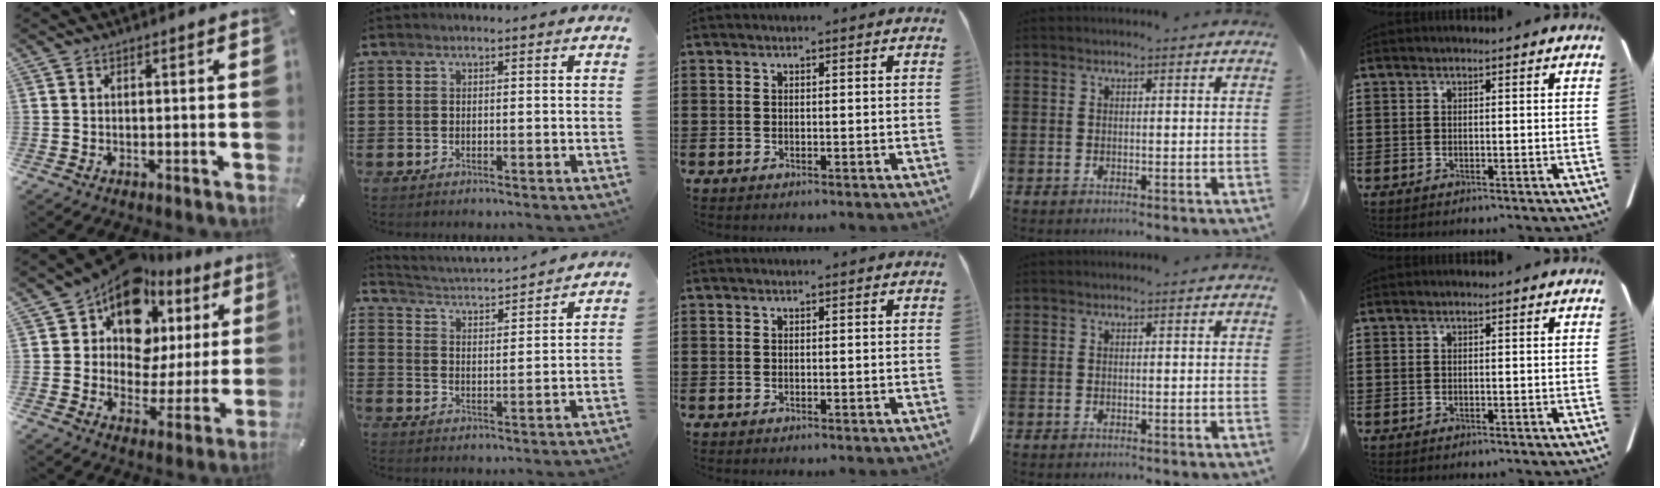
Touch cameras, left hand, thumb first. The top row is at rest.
{"thumb": {"total": 15.5, "force": [8.9, 10.1, 7.8], "torque": [-0.146, -0.052, 0.160]}, "index": {"total": 2.7, "force": [2.7, -0.3, 0.2], "torque": [-0.024, -0.031, 0.038]}}